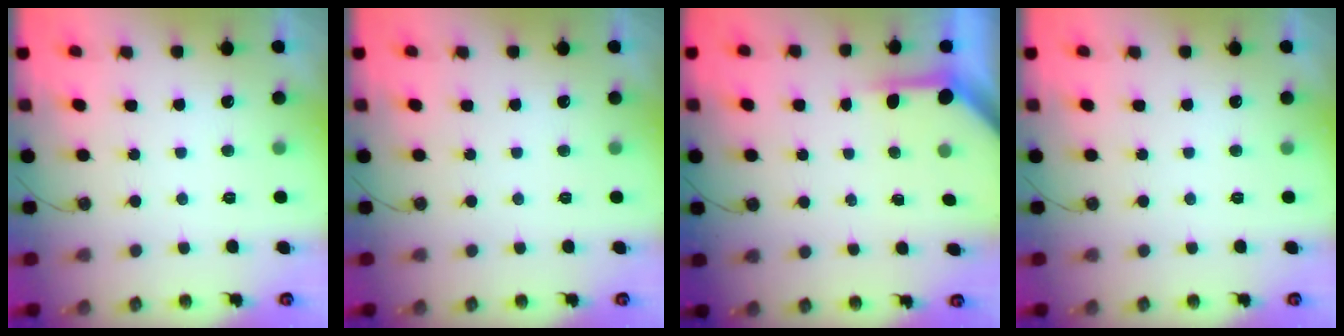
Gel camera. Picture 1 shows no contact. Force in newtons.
{"total": 0.0}
{"total": 3.8, "press": 3.8, "slide": 0.4}
{"total": 0.0}